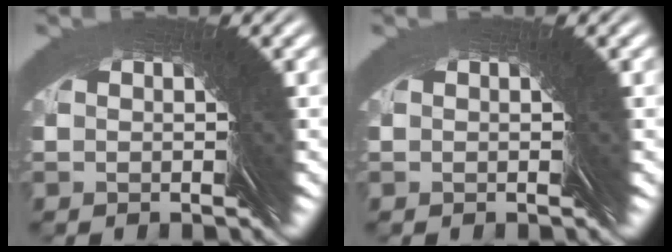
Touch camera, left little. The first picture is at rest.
{"total": 0.0}